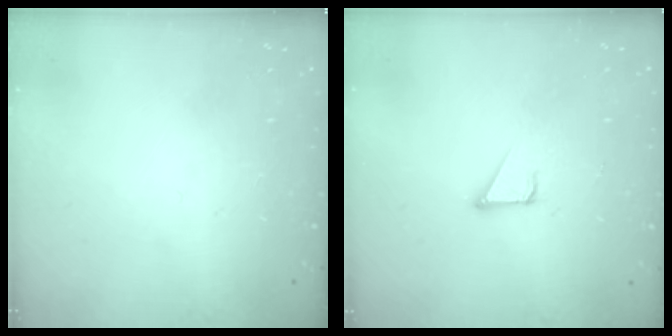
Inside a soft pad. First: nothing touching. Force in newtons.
{"total": 2.1, "press": 2.1, "slide": 0.1}